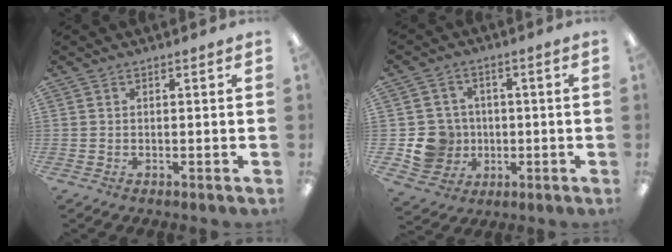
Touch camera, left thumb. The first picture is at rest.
{"total": 9.3, "force": [-1.4, 9.0, 2.1], "torque": [-0.059, 0.015, -0.012]}